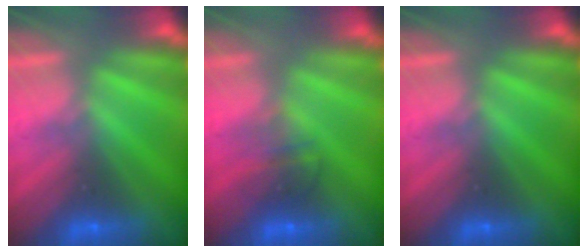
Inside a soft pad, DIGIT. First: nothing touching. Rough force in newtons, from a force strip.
{"total": 2.3}
{"total": 0.0}